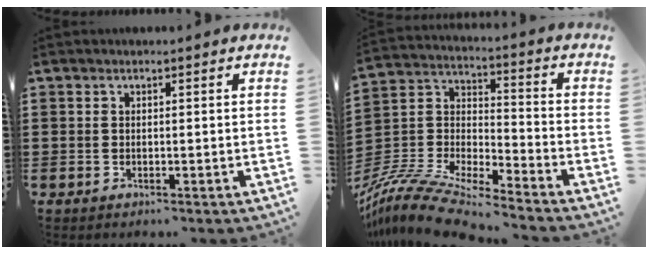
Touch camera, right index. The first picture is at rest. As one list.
[{"total": 11.0, "force": [-10.1, 1.4, 4.1], "torque": [-0.100, 0.011, -0.209]}]